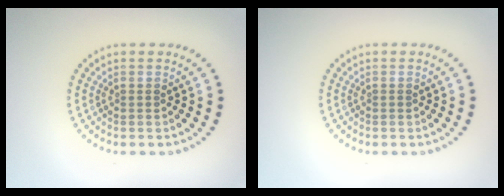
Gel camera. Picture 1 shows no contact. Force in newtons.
{"total": 0.0}